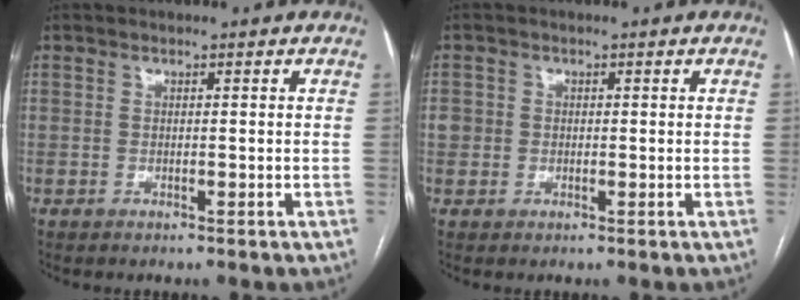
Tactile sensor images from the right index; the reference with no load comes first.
{"total": 2.8, "force": [0.0, 2.7, 0.8], "torque": [-0.017, 0.013, 0.005]}